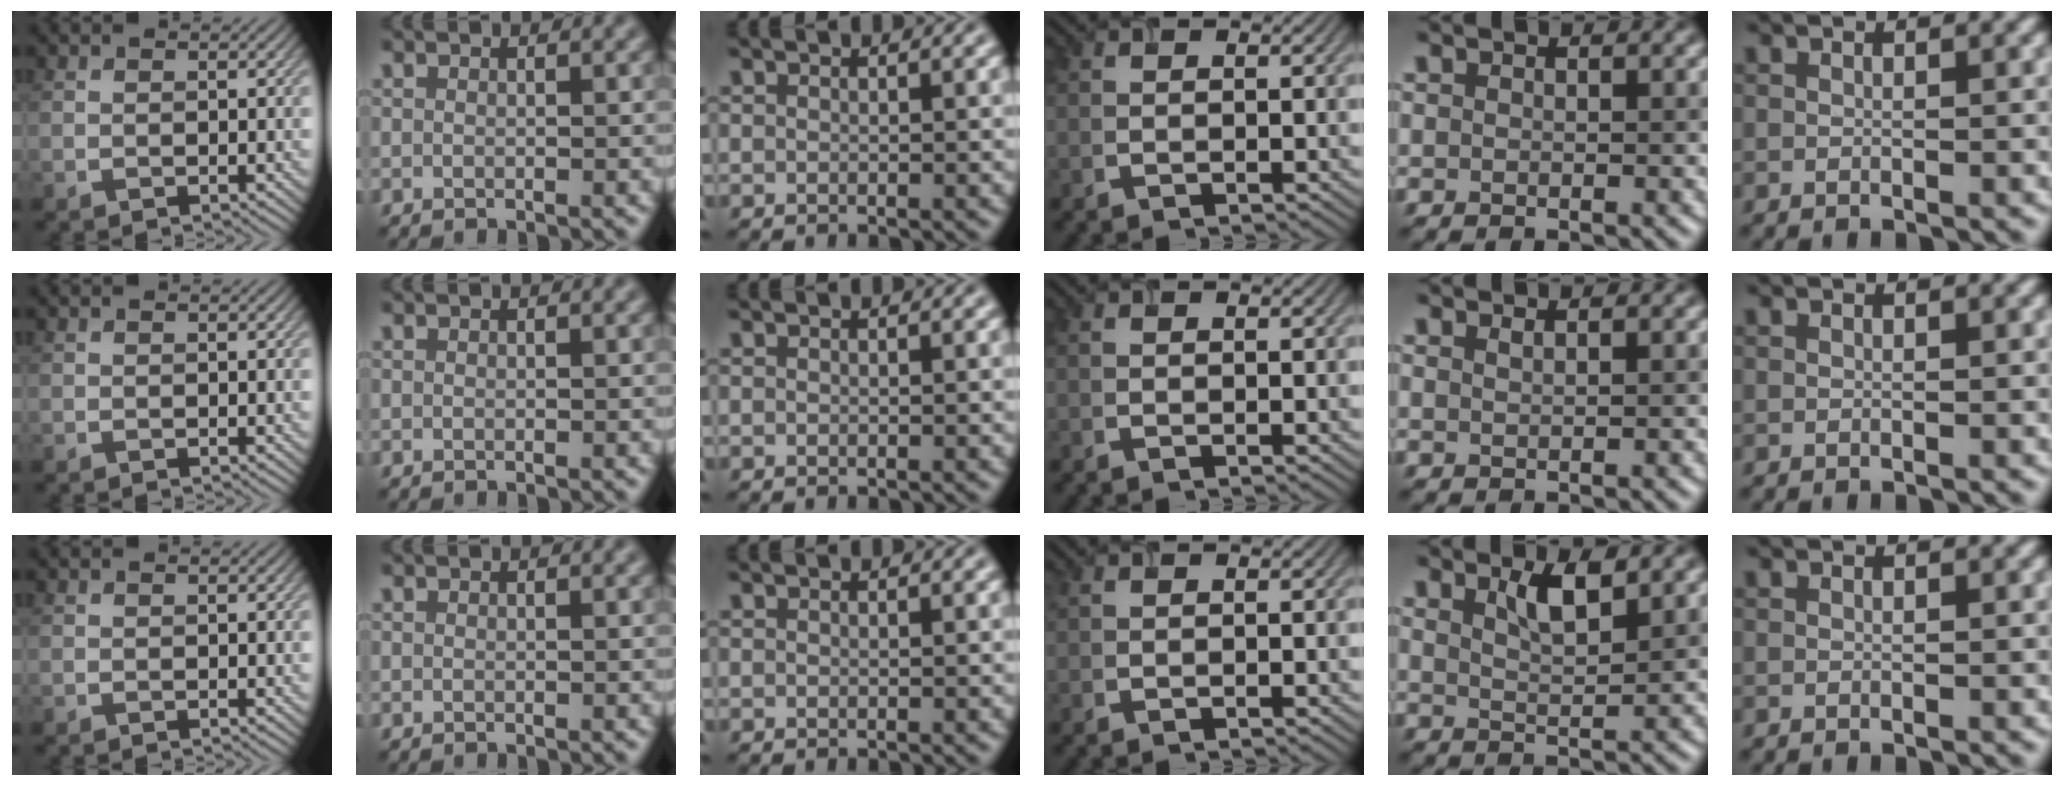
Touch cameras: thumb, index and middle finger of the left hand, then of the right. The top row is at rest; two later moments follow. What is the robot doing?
{"motion": "insert", "object": "airpods case & airpods"}